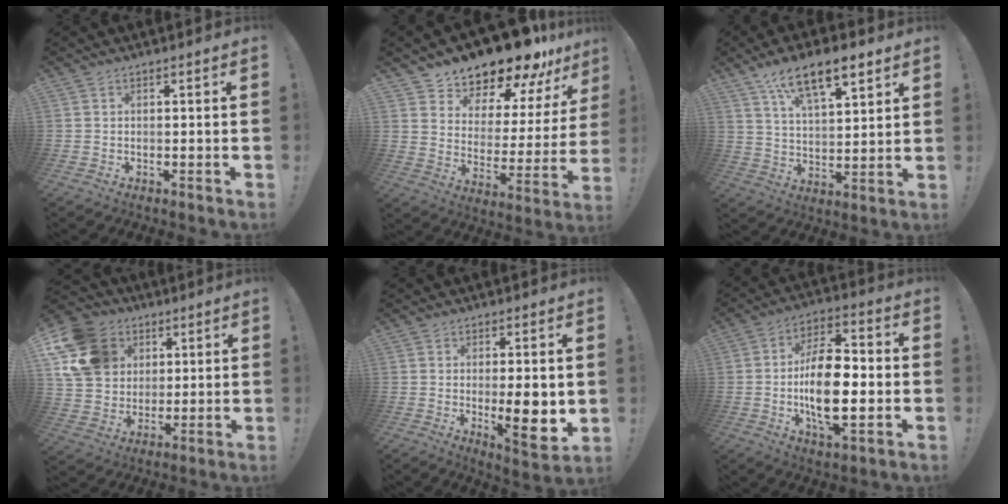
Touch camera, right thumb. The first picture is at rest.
{"total": 14.2, "force": [12.8, 4.1, 4.6], "torque": [-0.074, -0.118, 0.221]}
{"total": 13.7, "force": [8.8, 5.4, 9.0], "torque": [-0.144, -0.044, 0.153]}
{"total": 17.9, "force": [6.1, 14.5, 8.5], "torque": [-0.148, -0.018, 0.129]}
{"total": 10.0, "force": [-0.5, 2.3, 9.7], "torque": [-0.120, -0.015, -0.004]}
{"total": 17.0, "force": [-2.6, 8.2, 14.6], "torque": [-0.268, 0.008, -0.047]}